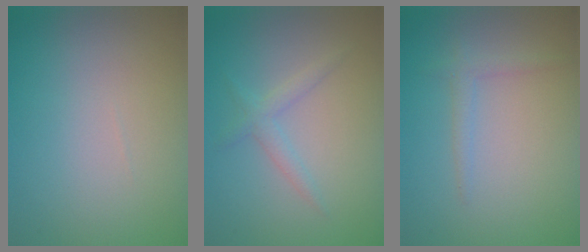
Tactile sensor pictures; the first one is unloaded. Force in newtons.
{"total": 1.6, "press": 1.6, "slide": 0.1}
{"total": 1.3, "press": 1.3, "slide": 0.1}